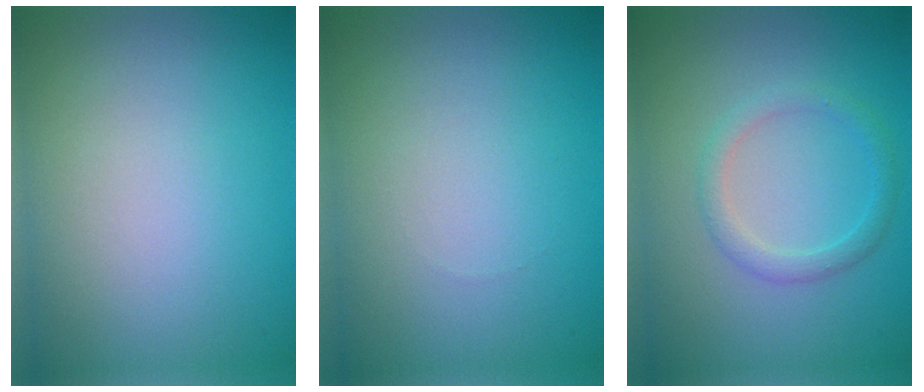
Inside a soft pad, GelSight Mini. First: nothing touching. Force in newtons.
{"total": 0.0}
{"total": 2.0, "press": 2.0, "slide": 0.1}